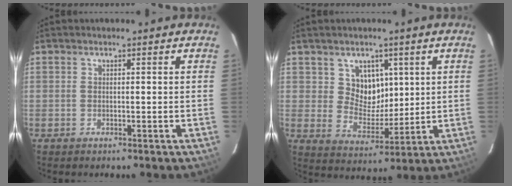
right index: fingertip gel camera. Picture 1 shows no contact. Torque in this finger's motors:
{"motor_torque": [0.01, 0.13, 0.05, 0.03]}